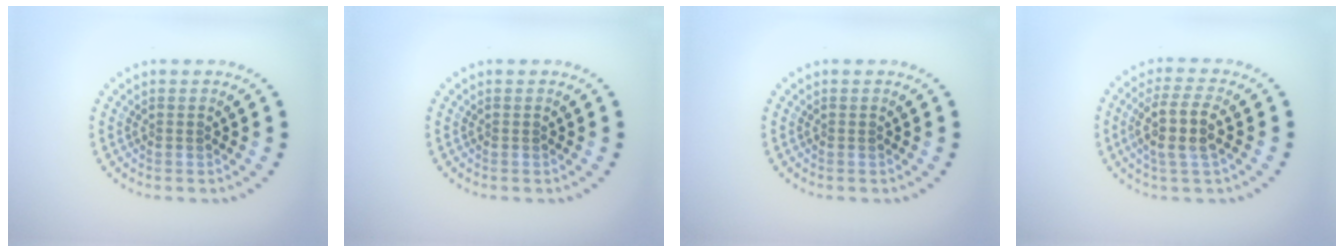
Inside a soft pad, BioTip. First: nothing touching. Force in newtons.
{"total": 0.0}
{"total": 0.0}
{"total": 3.7, "press": 3.3, "slide": 1.7}